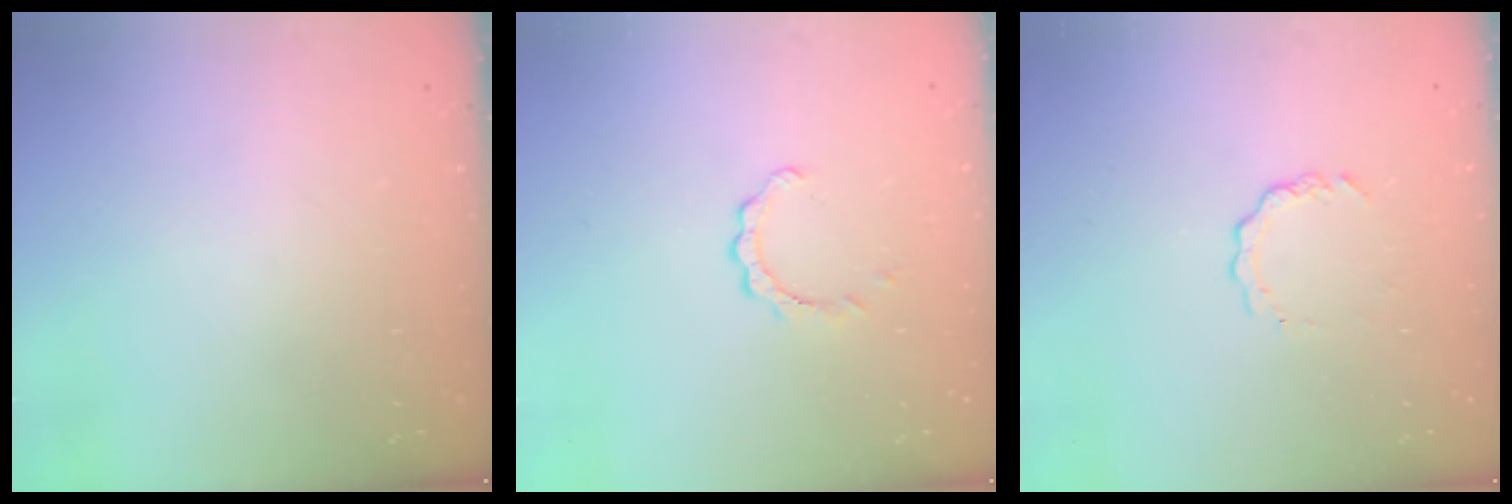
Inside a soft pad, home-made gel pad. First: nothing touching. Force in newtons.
{"total": 2.0, "press": 2.0, "slide": 0.2}
{"total": 3.8, "press": 3.8, "slide": 0.4}